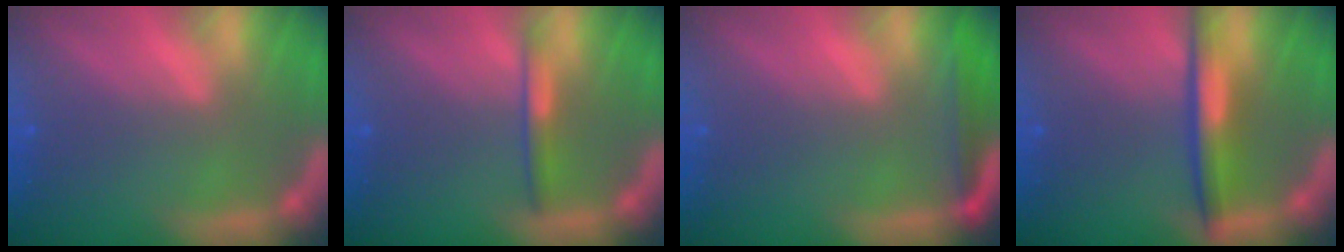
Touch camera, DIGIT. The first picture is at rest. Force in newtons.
{"total": 2.0}
{"total": 3.0}
{"total": 4.0}